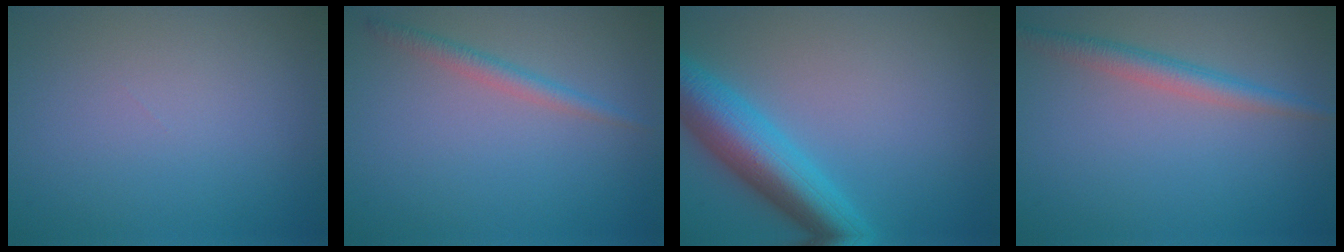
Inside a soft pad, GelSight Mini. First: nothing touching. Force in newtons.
{"total": 1.8, "press": 1.8, "slide": 0.1}
{"total": 7.5, "press": 7.4, "slide": 0.2}
{"total": 2.6, "press": 2.6, "slide": 0.0}